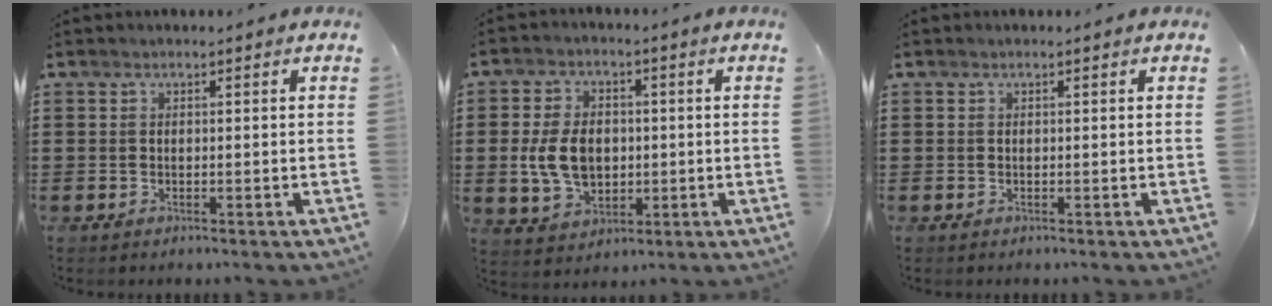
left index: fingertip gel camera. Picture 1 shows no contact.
{"total": 7.8, "force": [-0.2, 5.6, 5.4], "torque": [-0.121, 0.008, -0.009]}
{"total": 0.0}